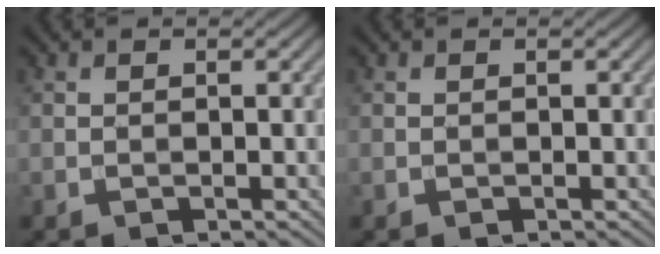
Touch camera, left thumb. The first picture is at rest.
{"total": 0.0}